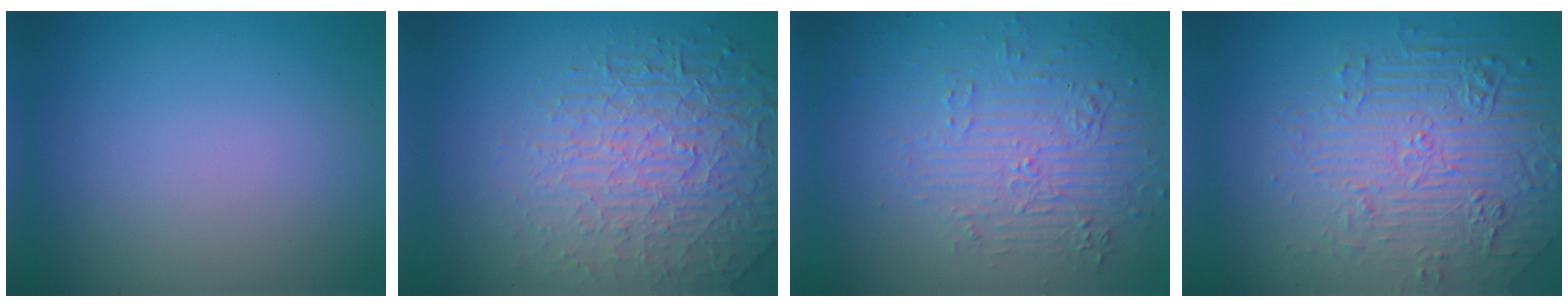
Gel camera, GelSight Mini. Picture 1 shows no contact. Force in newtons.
{"total": 7.8, "press": 5.5, "slide": 5.5}
{"total": 5.7, "press": 3.6, "slide": 4.4}
{"total": 7.5, "press": 5.5, "slide": 5.1}